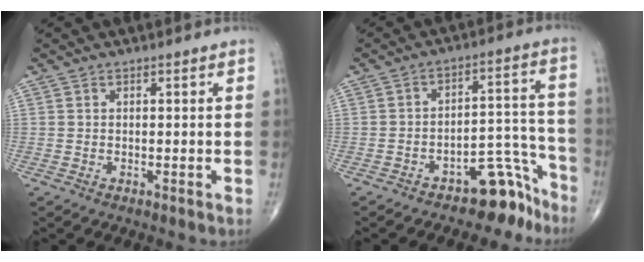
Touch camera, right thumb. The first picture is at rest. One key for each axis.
{"total": 9.0, "fx": -7.1, "fy": 4.2, "fz": 3.7, "tx": -0.001, "ty": 0.107, "tz": -0.107}